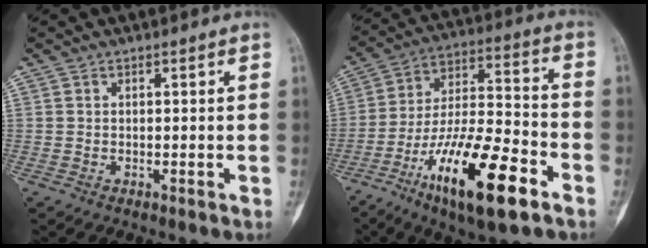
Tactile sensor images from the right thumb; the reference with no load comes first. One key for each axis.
{"total": 21.1, "fx": -10.8, "fy": 5.9, "fz": 17.1, "tx": -0.322, "ty": 0.052, "tz": -0.184}